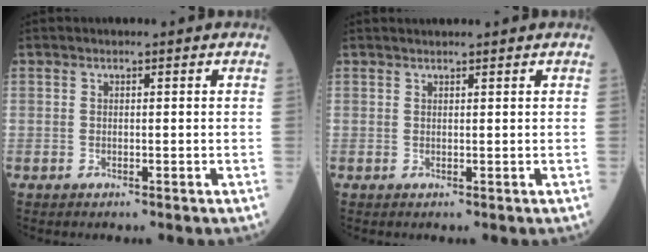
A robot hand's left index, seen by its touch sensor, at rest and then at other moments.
{"total": 2.5, "force": [2.4, 0.0, 0.8], "torque": [-0.005, 0.021, 0.034]}